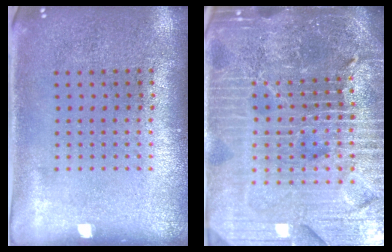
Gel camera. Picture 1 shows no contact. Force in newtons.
{"total": 6.6, "press": 5.8, "slide": 3.2}